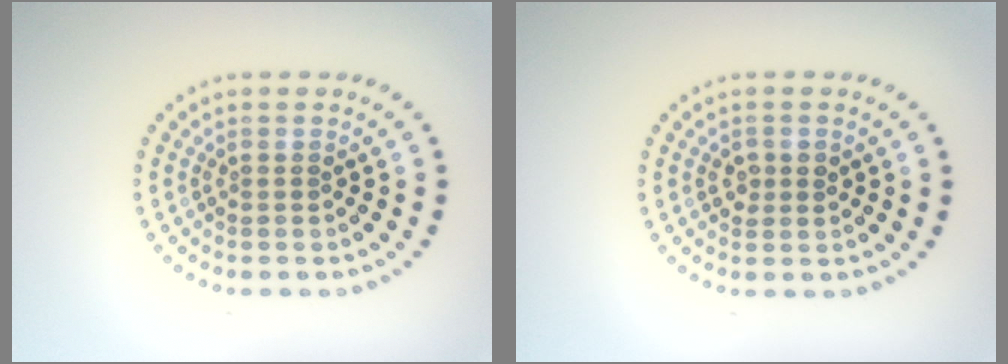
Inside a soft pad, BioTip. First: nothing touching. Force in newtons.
{"total": 1.5, "press": 1.5, "slide": 0.2}